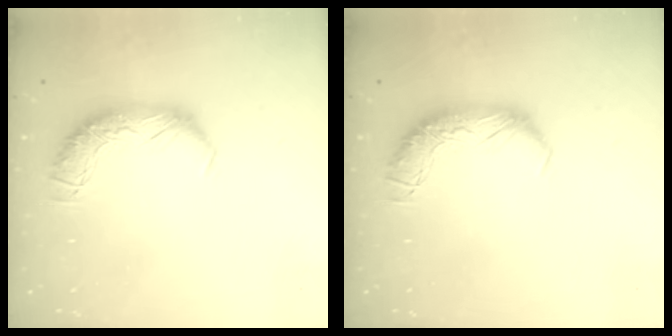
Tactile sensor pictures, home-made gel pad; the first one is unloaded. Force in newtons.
{"total": 0.0}